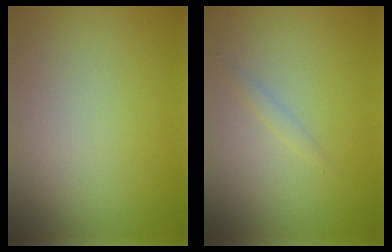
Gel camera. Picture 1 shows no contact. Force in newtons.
{"total": 0.7, "press": 0.7, "slide": 0.1}